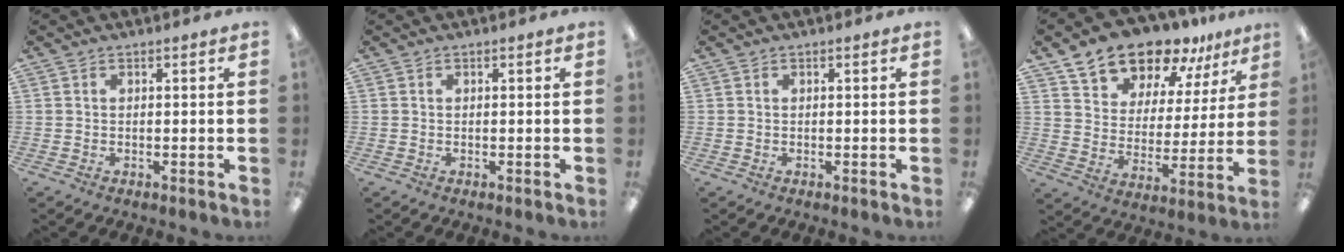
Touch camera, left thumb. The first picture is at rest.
{"total": 0.0}
{"total": 0.0}
{"total": 14.9, "force": [12.9, 6.4, 3.9], "torque": [-0.085, -0.093, 0.239]}